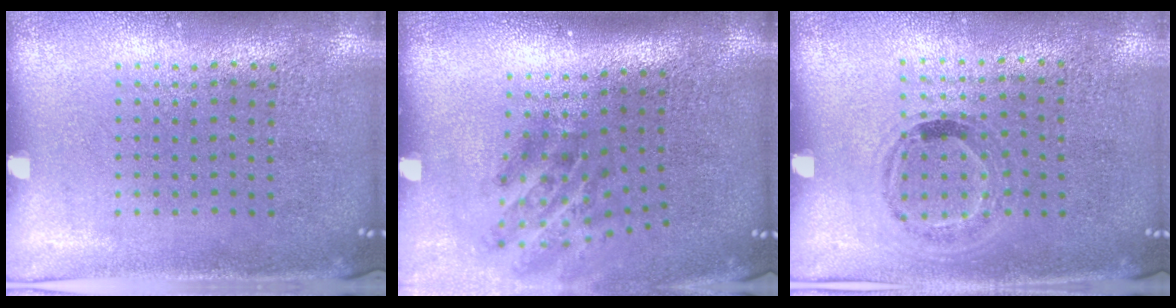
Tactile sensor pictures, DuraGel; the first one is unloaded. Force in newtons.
{"total": 1.9, "press": 1.2, "slide": 1.5}
{"total": 0.9, "press": 0.7, "slide": 0.6}